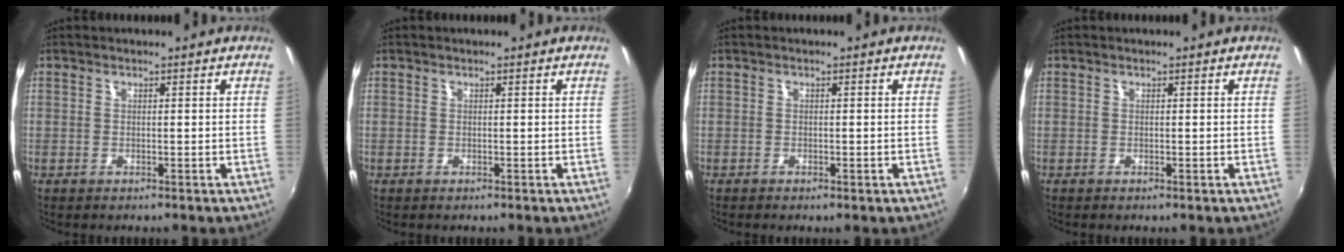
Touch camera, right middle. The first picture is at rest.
{"total": 0.0}
{"total": 0.7, "force": [-0.4, 0.2, 0.5], "torque": [-0.009, -0.003, -0.006]}
{"total": 0.0}